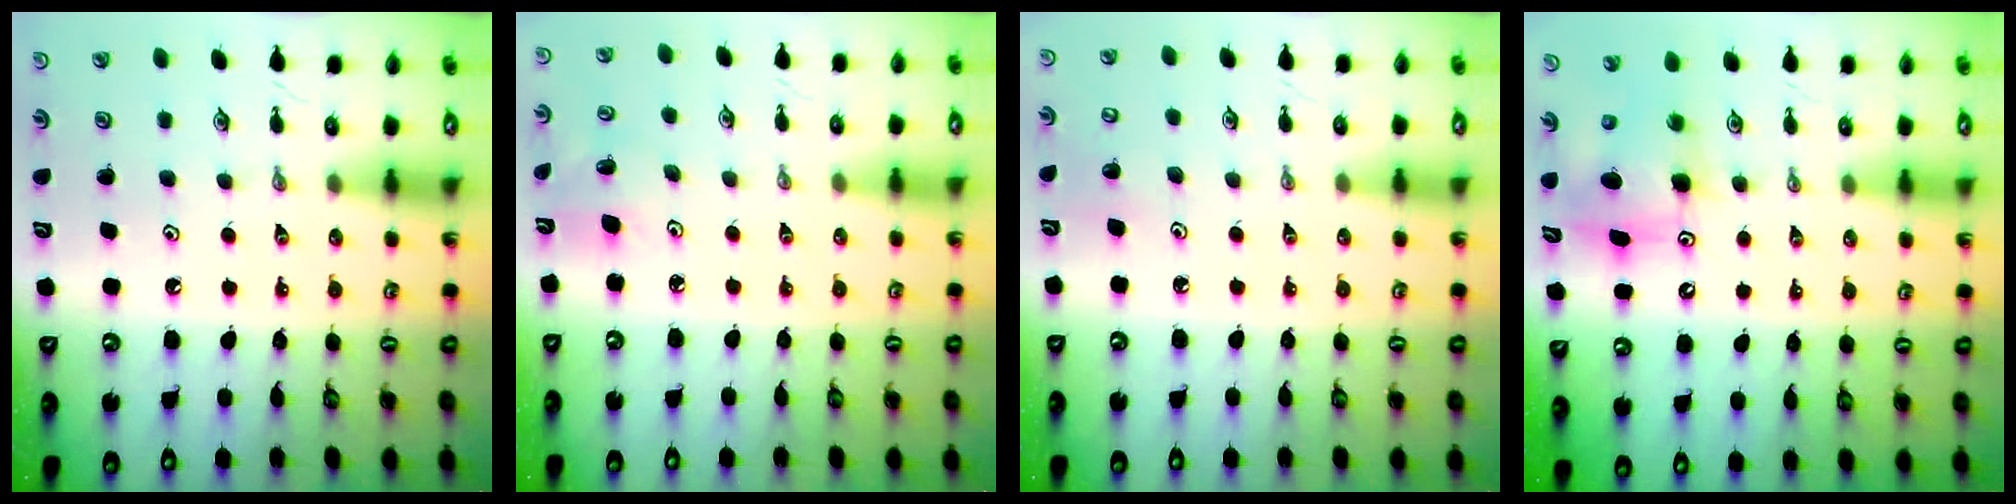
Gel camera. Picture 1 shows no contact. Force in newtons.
{"total": 6.1, "press": 6.0, "slide": 1.0}
{"total": 4.6, "press": 4.5, "slide": 1.1}
{"total": 7.9, "press": 7.6, "slide": 2.2}